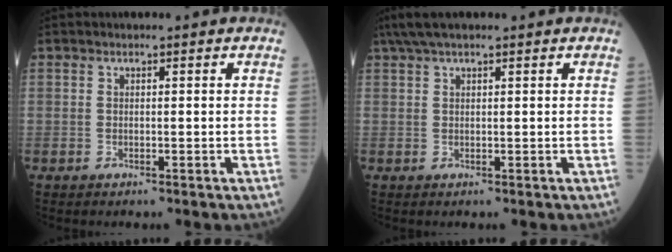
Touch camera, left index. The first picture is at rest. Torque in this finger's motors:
{"motor_torque": [0.46, -0.60, 0.10, 0.08]}